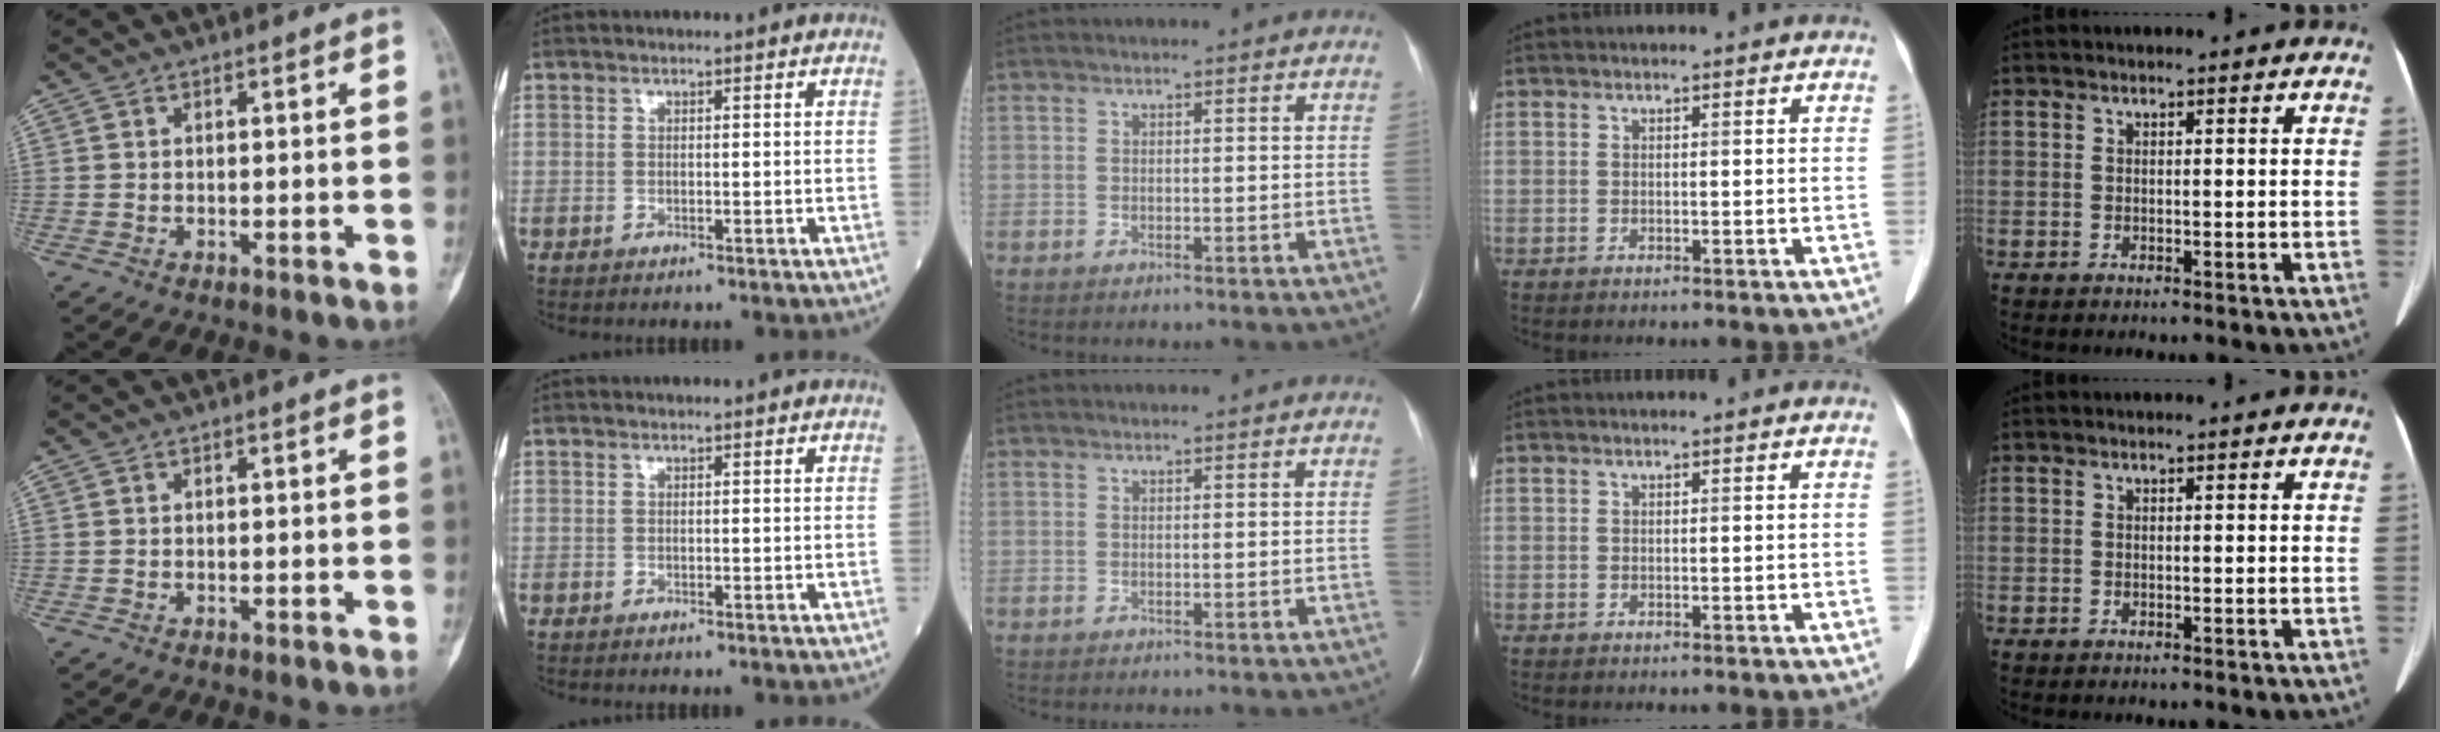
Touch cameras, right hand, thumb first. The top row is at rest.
{}